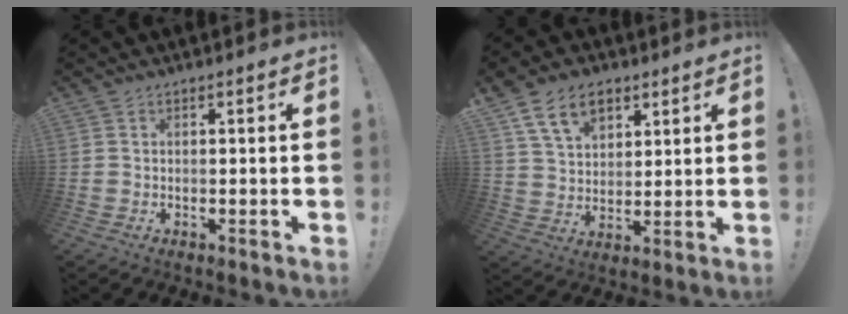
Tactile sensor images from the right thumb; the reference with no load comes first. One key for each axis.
{"total": 12.9, "fx": 7.0, "fy": 8.5, "fz": 6.7, "tx": -0.110, "ty": -0.022, "tz": 0.136}